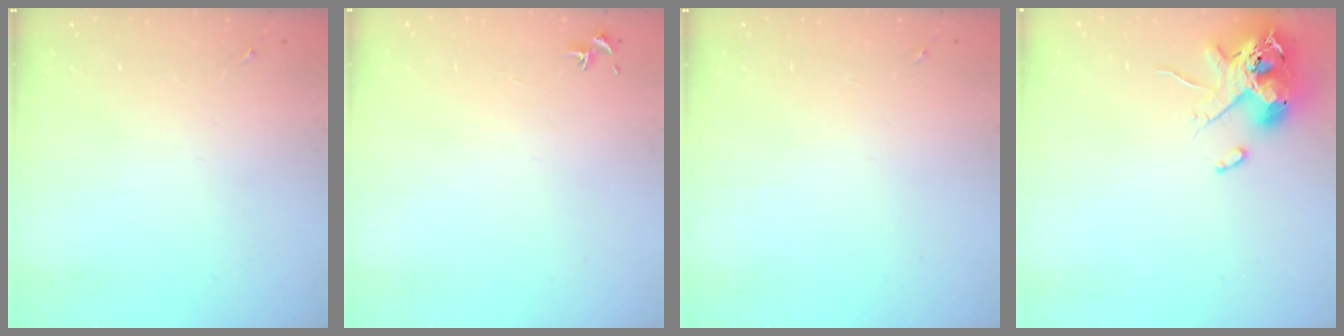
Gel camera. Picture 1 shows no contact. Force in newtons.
{"total": 0.7, "press": 0.7, "slide": 0.3}
{"total": 0.0}
{"total": 12.5, "press": 12.3, "slide": 2.0}